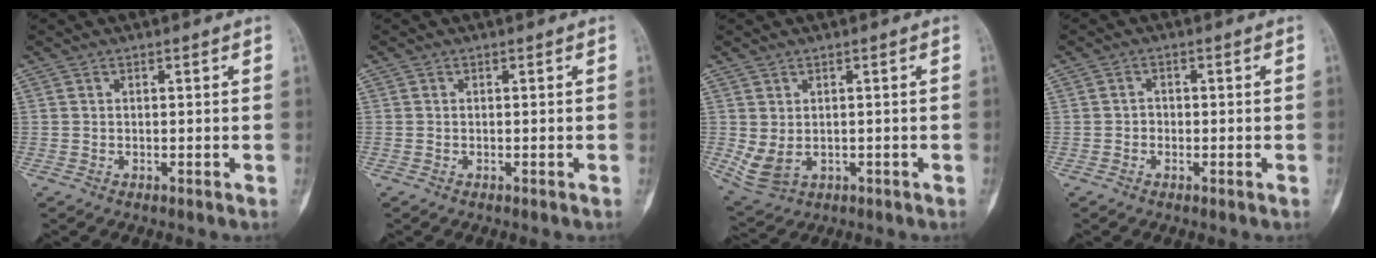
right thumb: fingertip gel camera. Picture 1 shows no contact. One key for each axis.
{"total": 0.0}
{"total": 5.0, "fx": -0.3, "fy": 3.6, "fz": 3.5, "tx": -0.071, "ty": -0.004, "tz": 0.014}
{"total": 1.4, "fx": -0.5, "fy": 1.2, "fz": 0.5, "tx": 0.008, "ty": 0.008, "tz": -0.014}